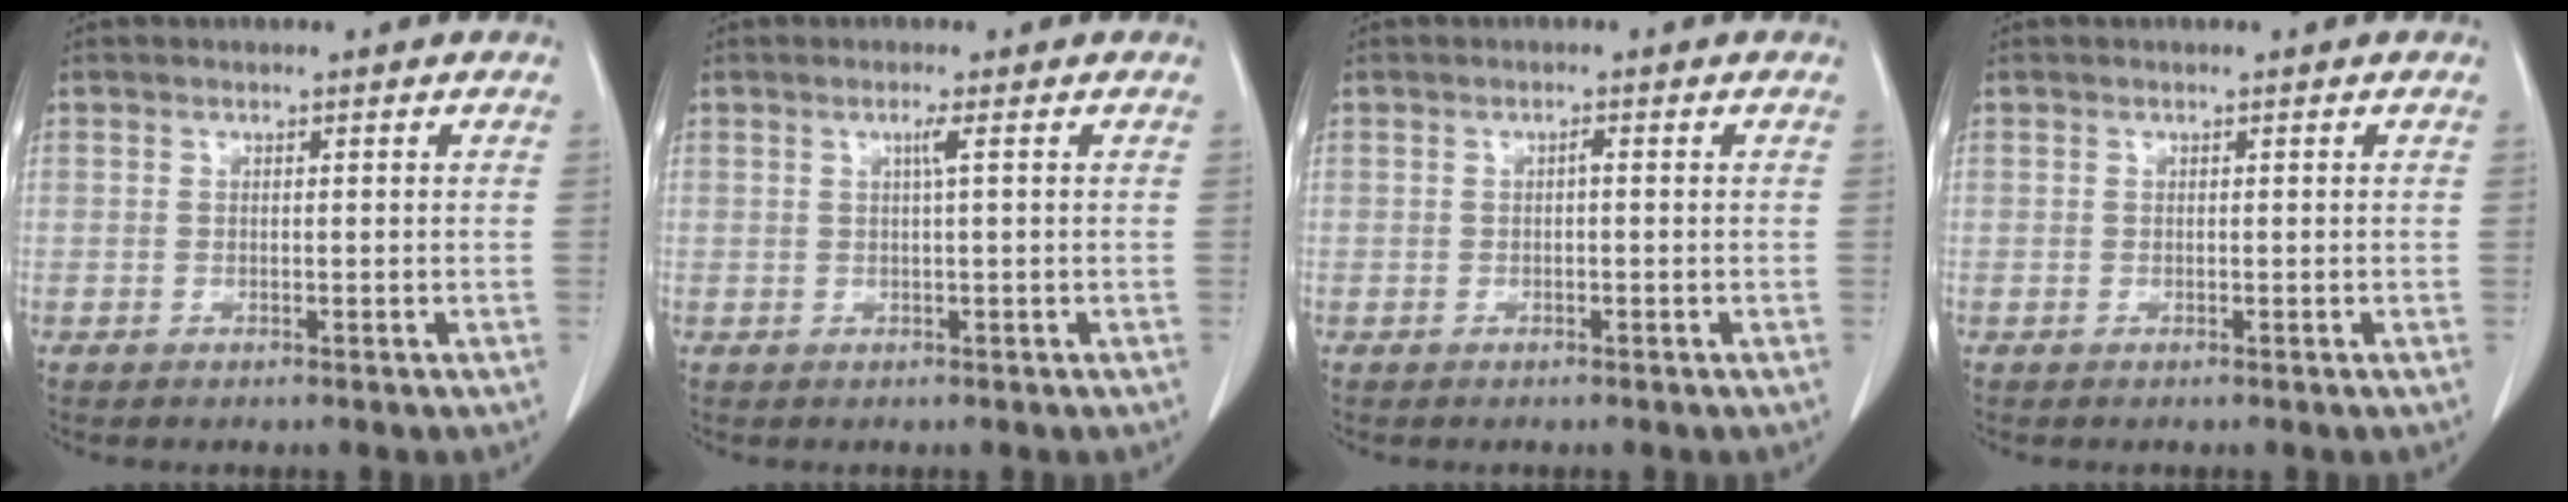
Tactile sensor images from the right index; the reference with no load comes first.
{"total": 1.3, "force": [0.4, -0.4, 1.2], "torque": [-0.026, 0.000, 0.008]}
{"total": 0.6, "force": [-0.1, 0.1, 0.5], "torque": [-0.009, 0.002, -0.001]}
{"total": 0.0}